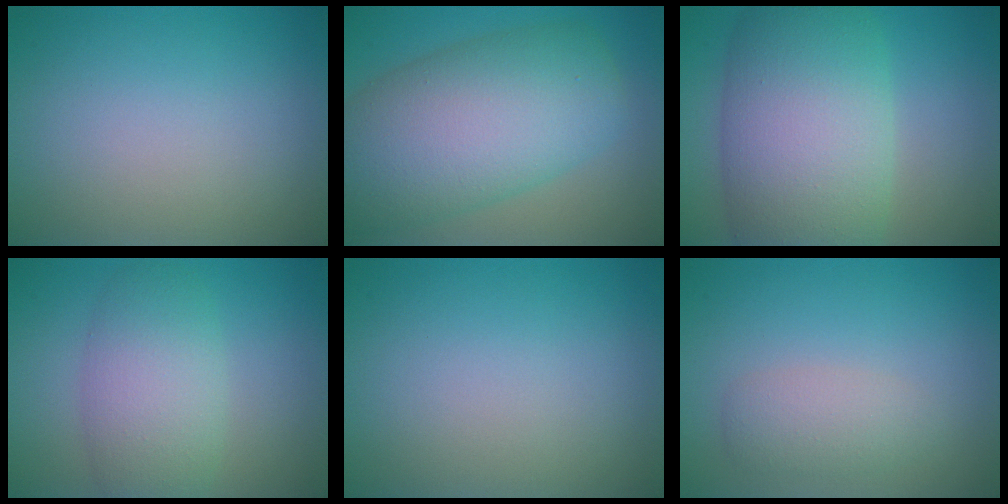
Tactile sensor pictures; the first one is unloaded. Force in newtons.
{"total": 11.0, "press": 11.0, "slide": 0.4}
{"total": 11.9, "press": 11.9, "slide": 0.6}
{"total": 5.1, "press": 5.0, "slide": 0.3}
{"total": 0.0}
{"total": 2.3, "press": 2.3, "slide": 0.1}